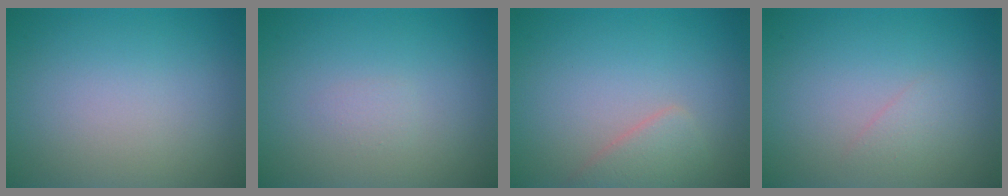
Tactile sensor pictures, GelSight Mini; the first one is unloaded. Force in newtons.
{"total": 0.5, "press": 0.5, "slide": 0.1}
{"total": 2.0, "press": 2.0, "slide": 0.1}
{"total": 0.8, "press": 0.8, "slide": 0.0}